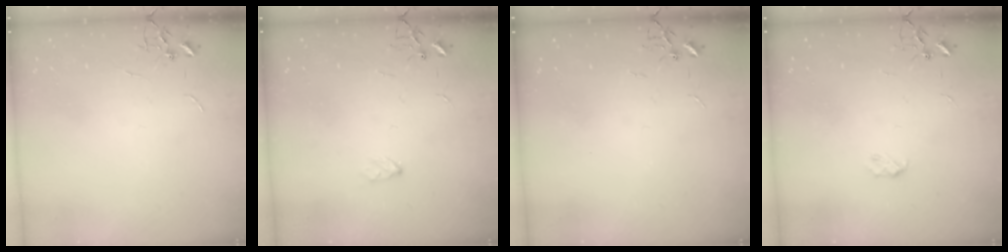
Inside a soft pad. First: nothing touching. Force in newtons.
{"total": 3.5, "press": 3.5, "slide": 0.5}
{"total": 0.0}
{"total": 3.5, "press": 3.4, "slide": 0.5}